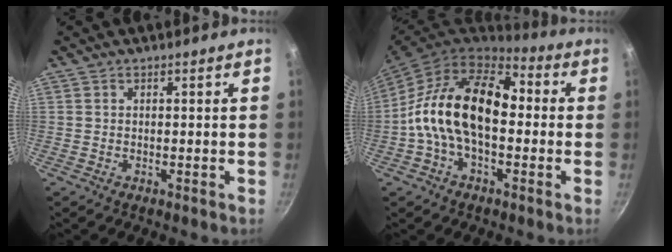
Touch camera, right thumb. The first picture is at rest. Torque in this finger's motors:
{"motor_torque": [1.39, 2.37, 1.14, -1.13, 0.25]}